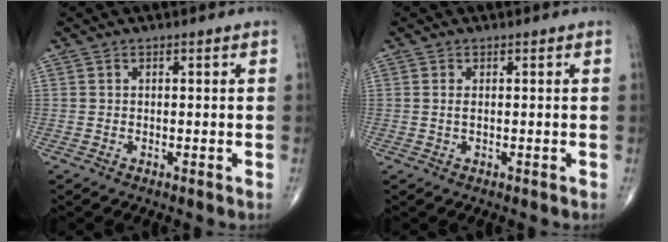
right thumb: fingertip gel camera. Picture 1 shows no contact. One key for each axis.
{"total": 1.0, "fx": 0.2, "fy": 0.4, "fz": 1.0, "tx": -0.024, "ty": 0.001, "tz": 0.006}